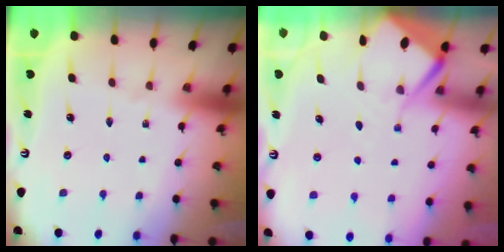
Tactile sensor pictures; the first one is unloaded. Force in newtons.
{"total": 6.1, "press": 6.0, "slide": 0.5}